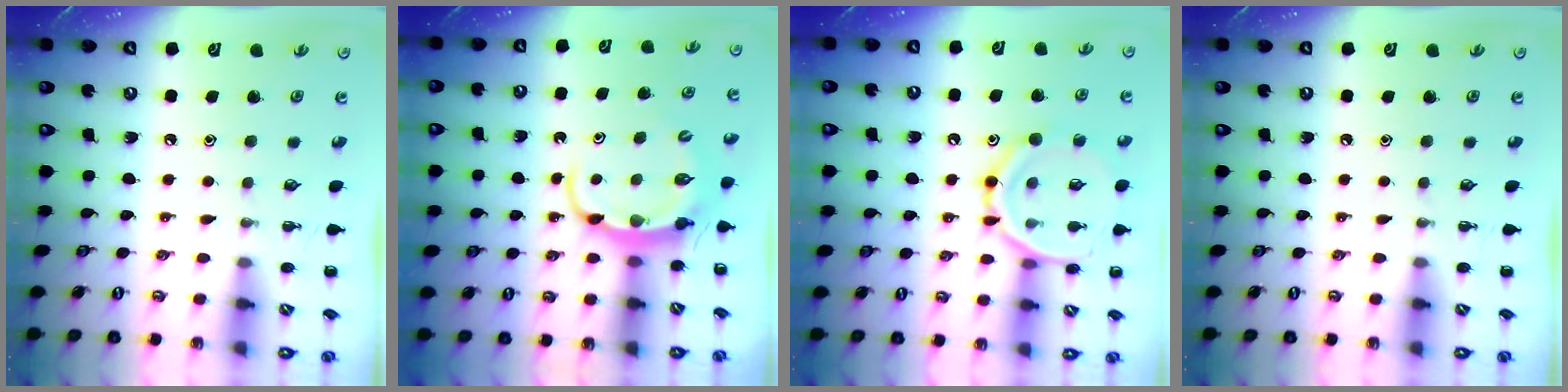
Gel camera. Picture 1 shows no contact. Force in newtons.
{"total": 6.2, "press": 6.2, "slide": 0.6}
{"total": 14.8, "press": 14.7, "slide": 1.4}
{"total": 0.0}